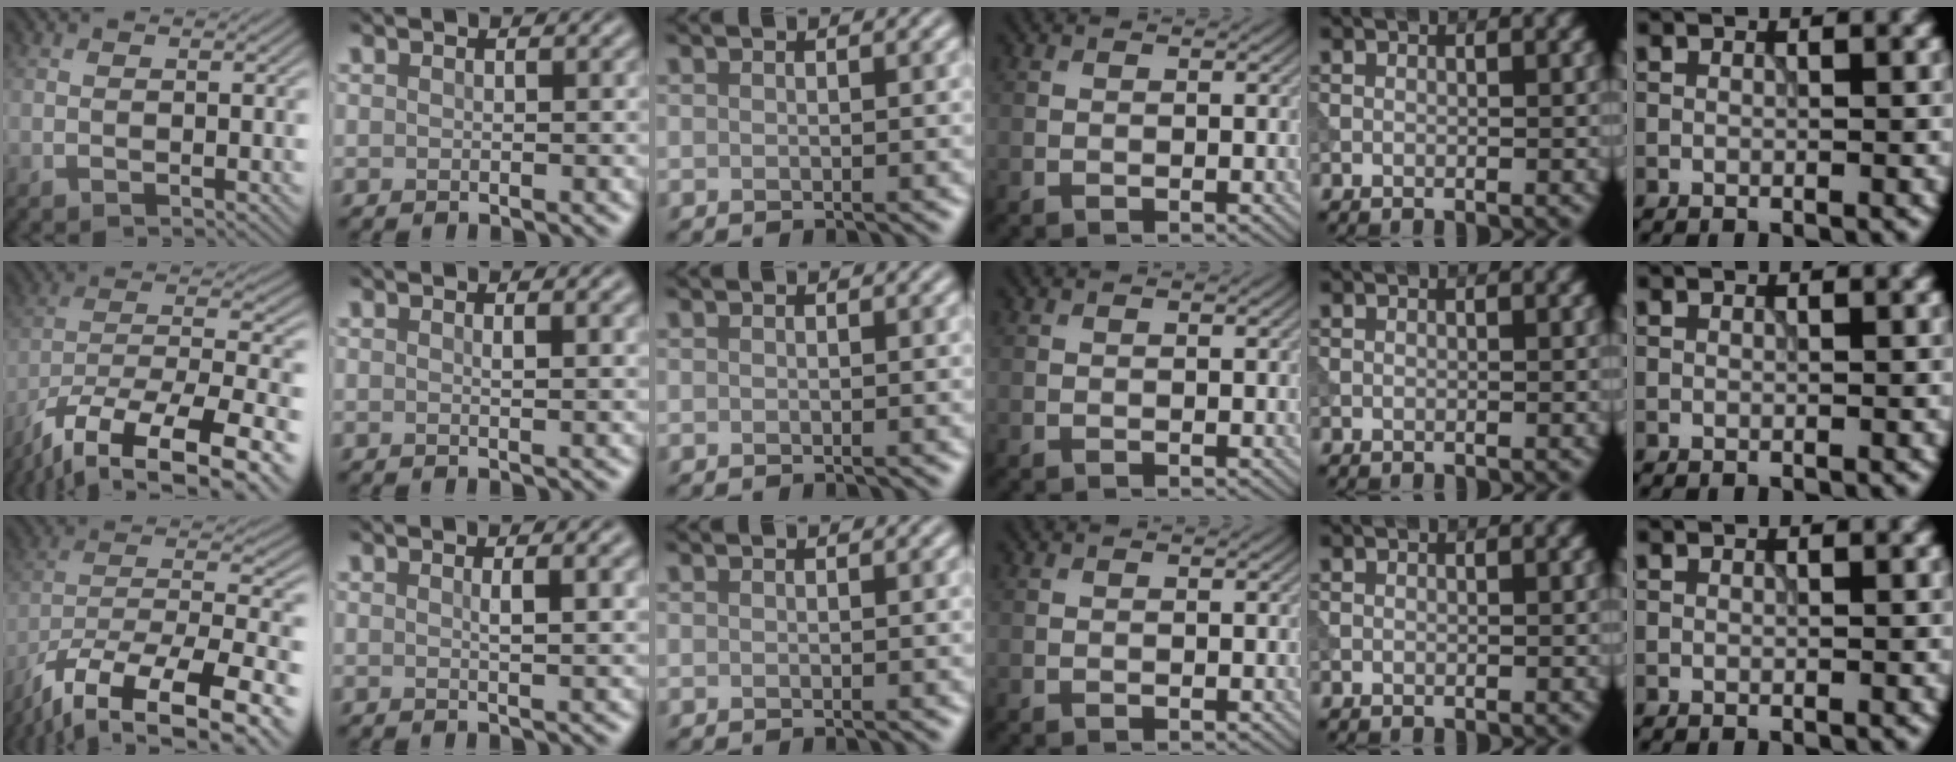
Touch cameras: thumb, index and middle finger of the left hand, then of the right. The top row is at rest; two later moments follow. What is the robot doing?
{"motion": "extract", "object": "tissue"}